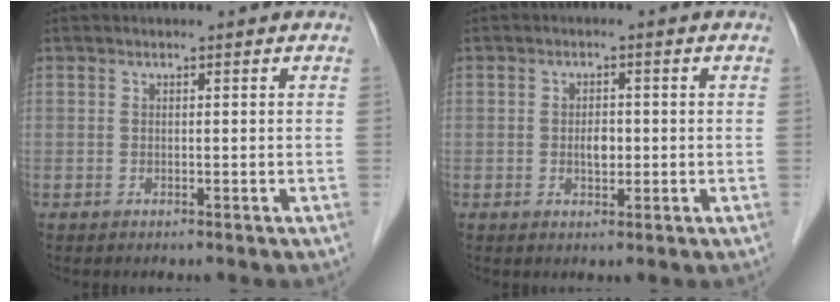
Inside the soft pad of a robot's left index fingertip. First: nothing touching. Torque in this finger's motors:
{"motor_torque": [0.47, 0.13, 0.04, 0.01]}